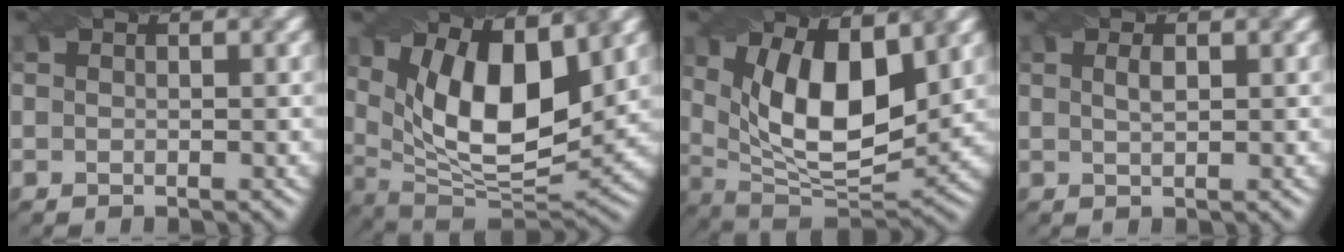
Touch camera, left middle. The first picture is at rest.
{"total": 12.2, "force": [3.6, 5.4, 10.3], "torque": [-0.161, -0.008, 0.060]}
{"total": 11.1, "force": [3.0, 5.0, 9.4], "torque": [-0.155, -0.009, 0.049]}
{"total": 1.2, "force": [0.4, 0.4, 1.0], "torque": [-0.021, 0.002, 0.009]}